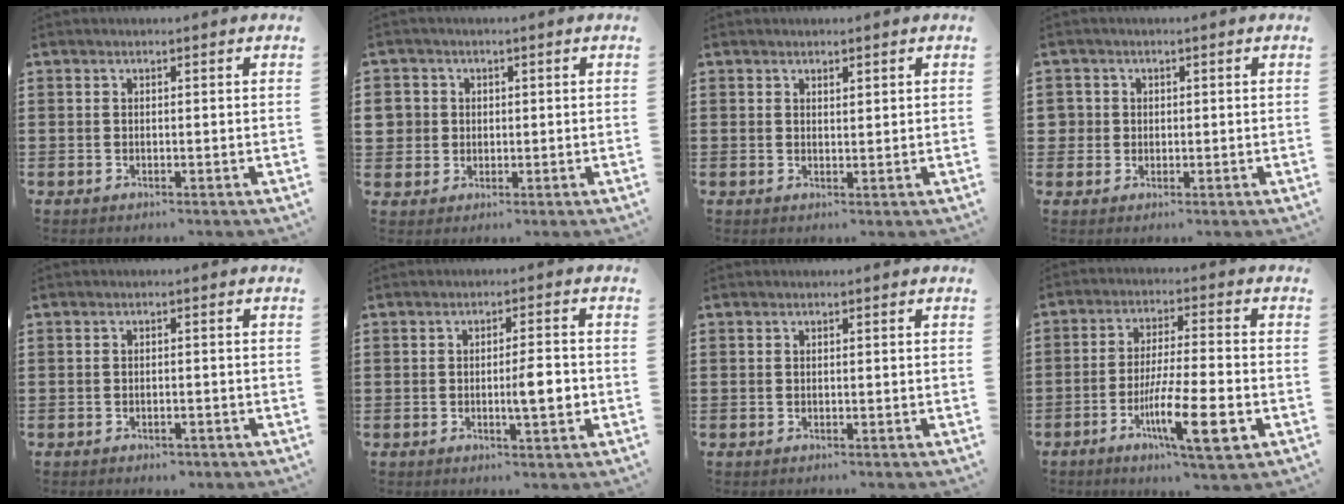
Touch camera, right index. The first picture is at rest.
{"total": 3.4, "force": [0.7, 3.3, 0.6], "torque": [-0.035, 0.009, 0.008]}
{"total": 1.0, "force": [0.9, 0.3, 0.2], "torque": [-0.004, 0.002, 0.017]}
{"total": 2.0, "force": [0.3, 1.9, 0.3], "torque": [-0.015, 0.009, 0.003]}
{"total": 1.2, "force": [-1.1, 0.3, 0.3], "torque": [-0.010, -0.001, -0.022]}
{"total": 4.8, "force": [-0.7, 0.7, 4.7], "torque": [-0.071, -0.003, -0.015]}
{"total": 0.0}
{"total": 11.7, "force": [-4.7, 1.8, 10.5], "torque": [-0.202, -0.010, -0.087]}